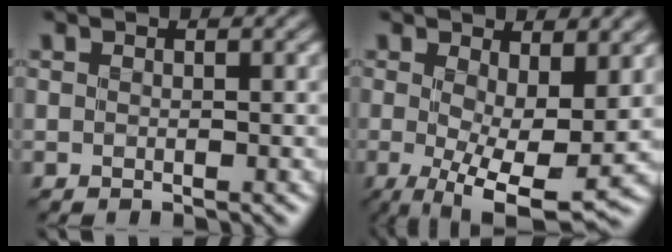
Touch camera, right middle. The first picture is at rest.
{"total": 8.7, "force": [-0.4, 3.0, 8.2], "torque": [-0.135, -0.019, -0.002]}